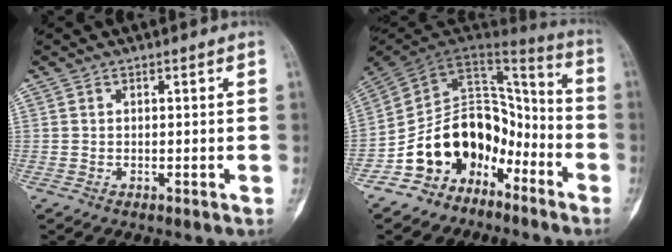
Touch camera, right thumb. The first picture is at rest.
{"total": 18.5, "force": [-9.2, 13.7, 8.4], "torque": [-0.099, 0.122, -0.162]}